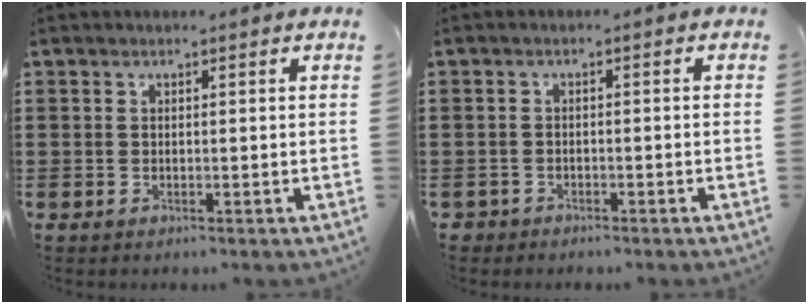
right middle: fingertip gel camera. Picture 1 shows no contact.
{"total": 1.5, "force": [-1.4, 0.6, 0.1], "torque": [-0.007, -0.003, -0.032]}